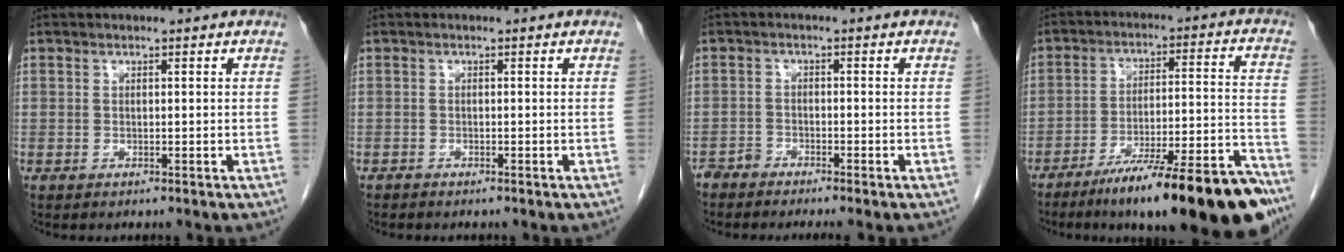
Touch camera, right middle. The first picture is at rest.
{"total": 0.7, "force": [-0.7, 0.2, 0.1], "torque": [-0.009, 0.000, -0.015]}
{"total": 2.2, "force": [-2.2, -0.1, 0.3], "torque": [-0.002, -0.004, -0.042]}
{"total": 21.6, "force": [-16.2, 1.8, 14.2], "torque": [-0.139, 0.017, -0.248]}